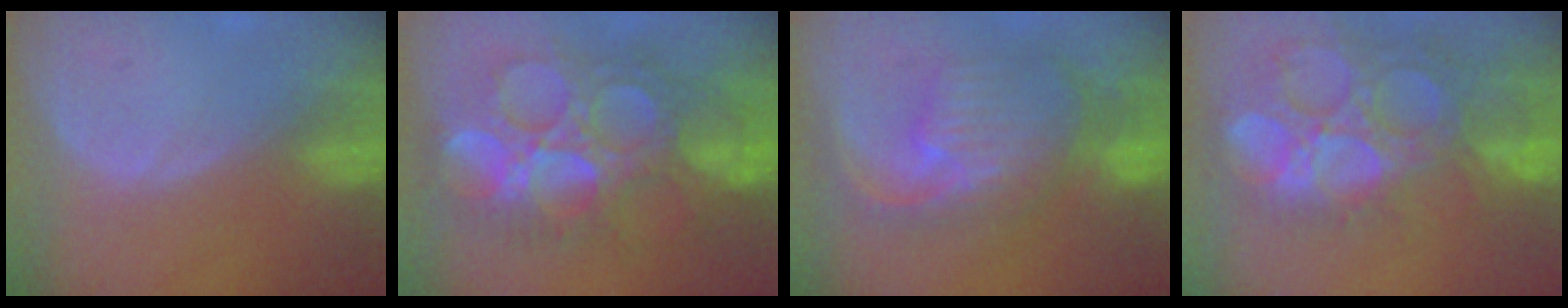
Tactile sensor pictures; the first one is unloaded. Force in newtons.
{"total": 13.6, "press": 13.5, "slide": 1.5}
{"total": 10.6, "press": 9.5, "slide": 4.8}
{"total": 15.4, "press": 12.8, "slide": 8.7}